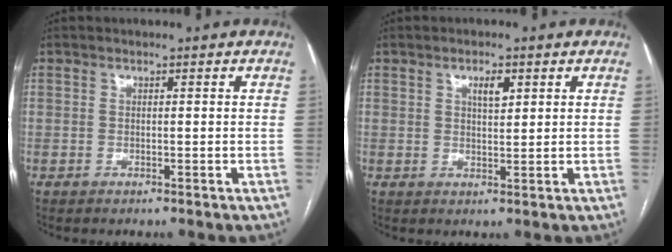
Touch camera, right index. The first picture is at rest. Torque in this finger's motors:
{"motor_torque": [0.40, 0.27, 0.04, 0.05]}